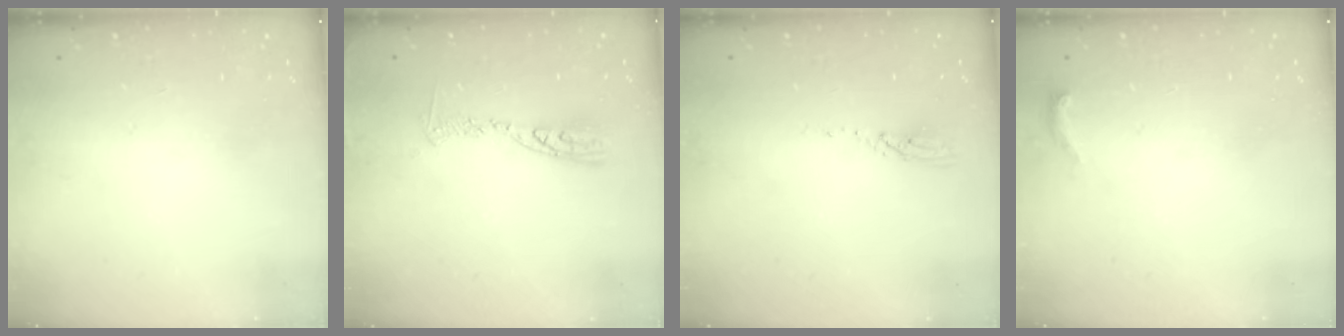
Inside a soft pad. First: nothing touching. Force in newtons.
{"total": 8.8, "press": 8.8, "slide": 0.9}
{"total": 3.0, "press": 2.9, "slide": 0.3}
{"total": 6.9, "press": 2.8, "slide": 6.3}